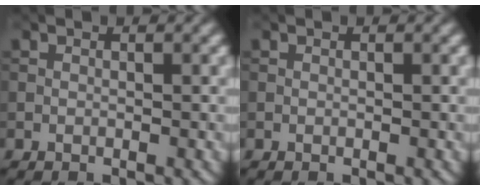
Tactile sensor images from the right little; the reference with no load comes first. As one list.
[{"total": 0.0}]